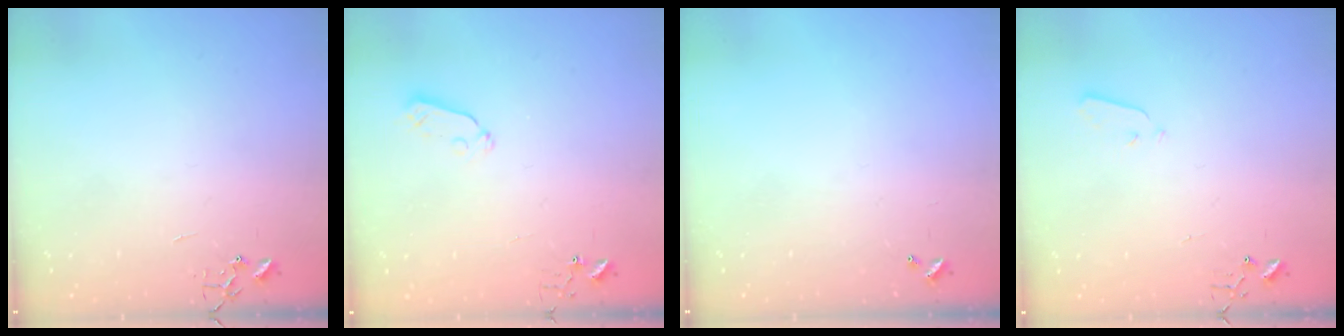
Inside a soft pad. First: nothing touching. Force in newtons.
{"total": 3.8, "press": 3.8, "slide": 0.6}
{"total": 0.0}
{"total": 2.9, "press": 2.9, "slide": 0.4}